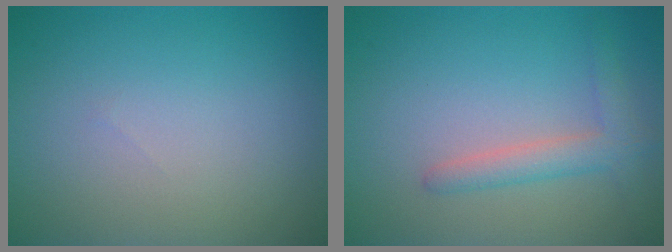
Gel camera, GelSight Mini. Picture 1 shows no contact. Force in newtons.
{"total": 2.6, "press": 2.6, "slide": 0.2}